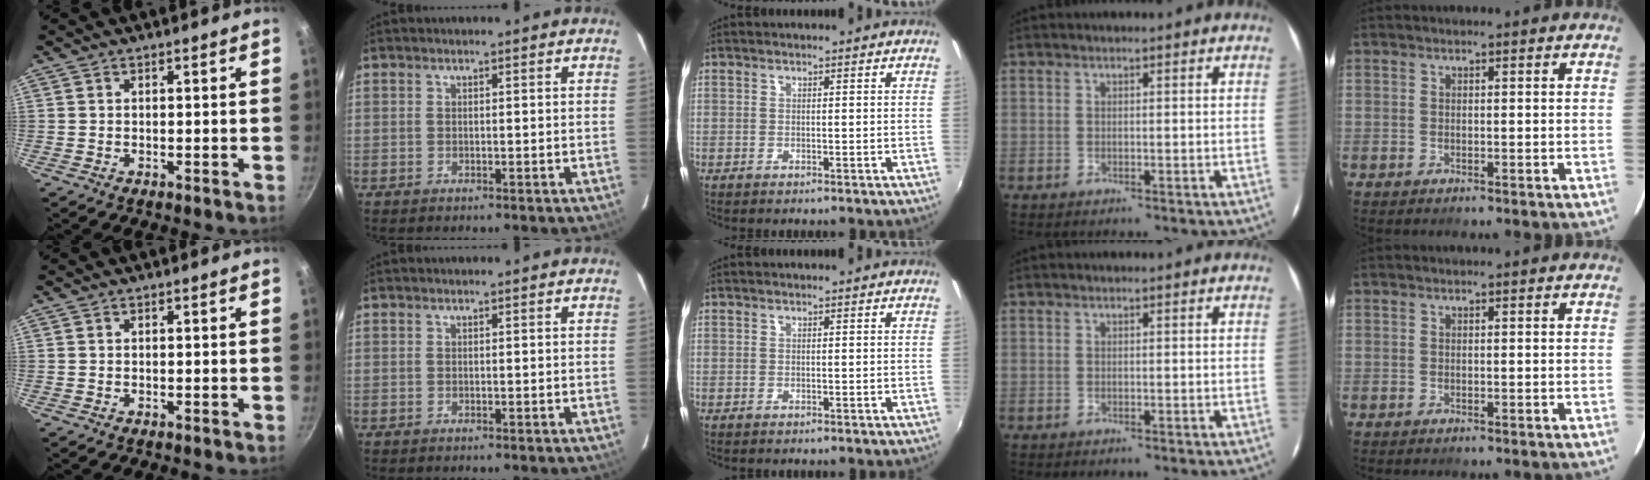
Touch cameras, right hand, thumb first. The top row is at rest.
{}